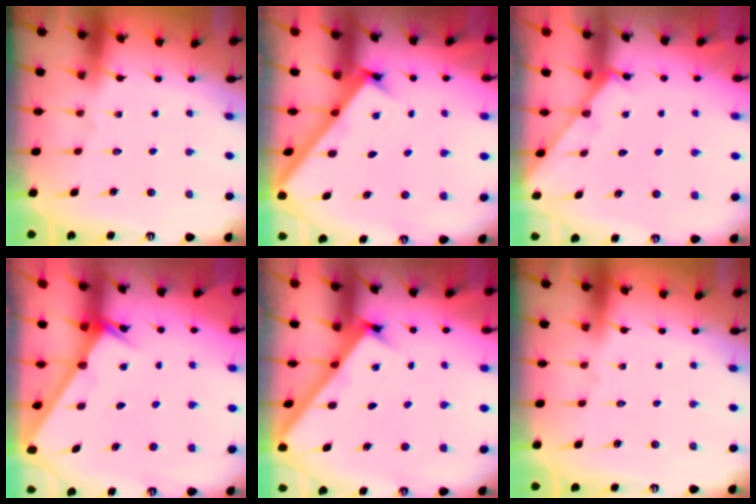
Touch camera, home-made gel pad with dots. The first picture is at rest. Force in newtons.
{"total": 2.4, "press": 2.4, "slide": 0.3}
{"total": 1.3, "press": 1.3, "slide": 0.1}
{"total": 2.6, "press": 2.6, "slide": 0.0}
{"total": 3.0, "press": 3.0, "slide": 0.2}
{"total": 0.0}